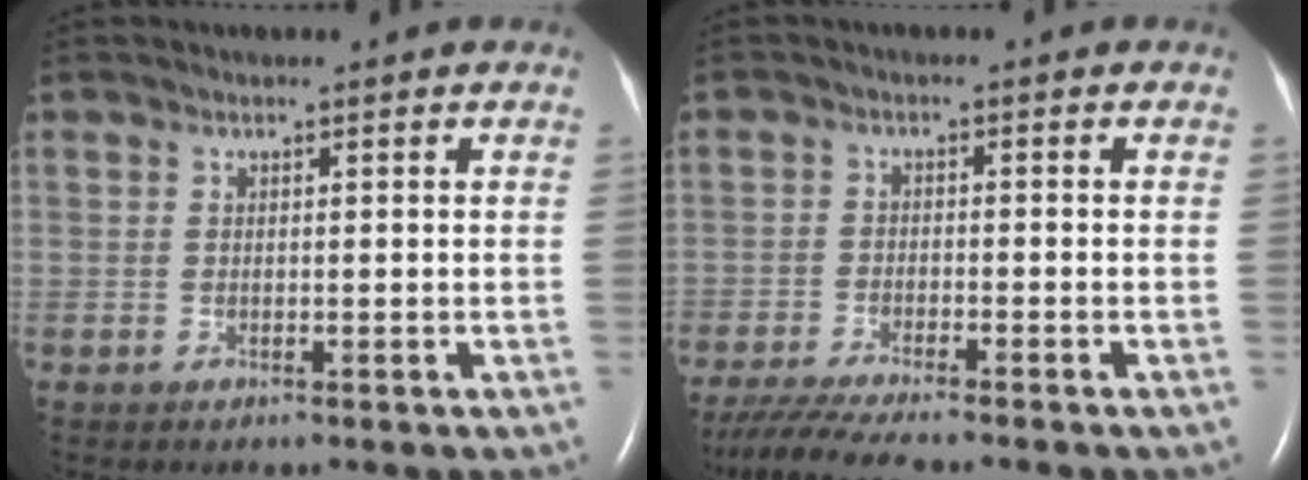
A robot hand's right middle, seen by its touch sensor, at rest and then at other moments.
{"total": 8.5, "force": [-7.3, 0.3, 4.3], "torque": [-0.071, -0.026, -0.124]}